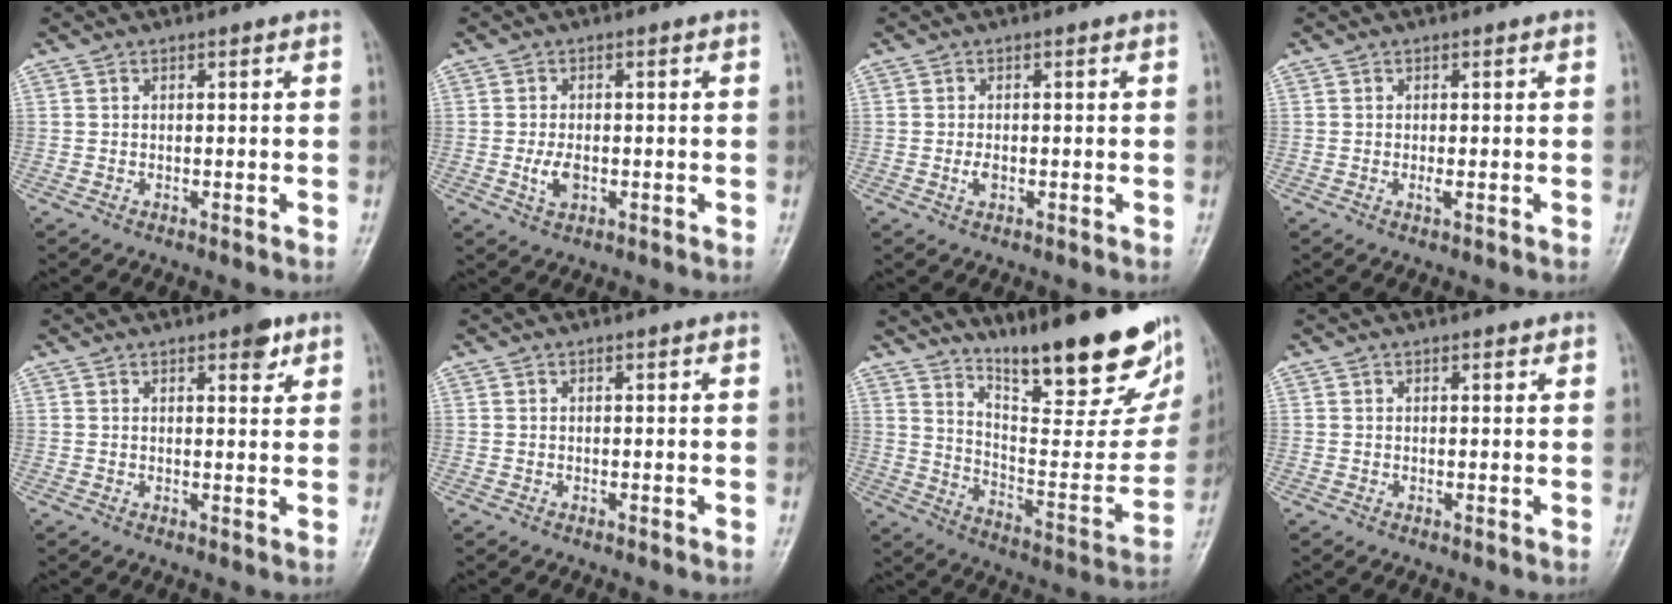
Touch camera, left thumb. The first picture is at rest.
{"total": 3.3, "force": [-0.7, 1.9, 2.6], "torque": [-0.051, -0.004, -0.011]}
{"total": 1.5, "force": [-0.3, 0.9, 1.2], "torque": [-0.022, -0.001, -0.007]}
{"total": 1.7, "force": [-0.3, 1.2, 1.1], "torque": [-0.011, 0.001, -0.004]}
{"total": 3.6, "force": [2.2, 1.4, 2.4], "torque": [-0.020, -0.009, 0.027]}
{"total": 0.0}
{"total": 26.2, "force": [18.8, 6.2, 17.2], "torque": [-0.217, -0.109, 0.283]}
{"total": 0.7, "force": [0.5, 0.3, 0.4], "torque": [-0.006, -0.003, 0.006]}